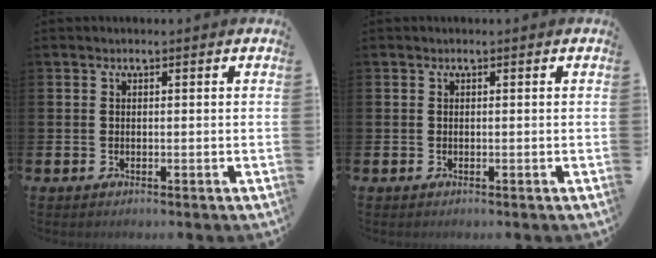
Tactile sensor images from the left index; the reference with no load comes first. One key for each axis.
{"total": 0.0}